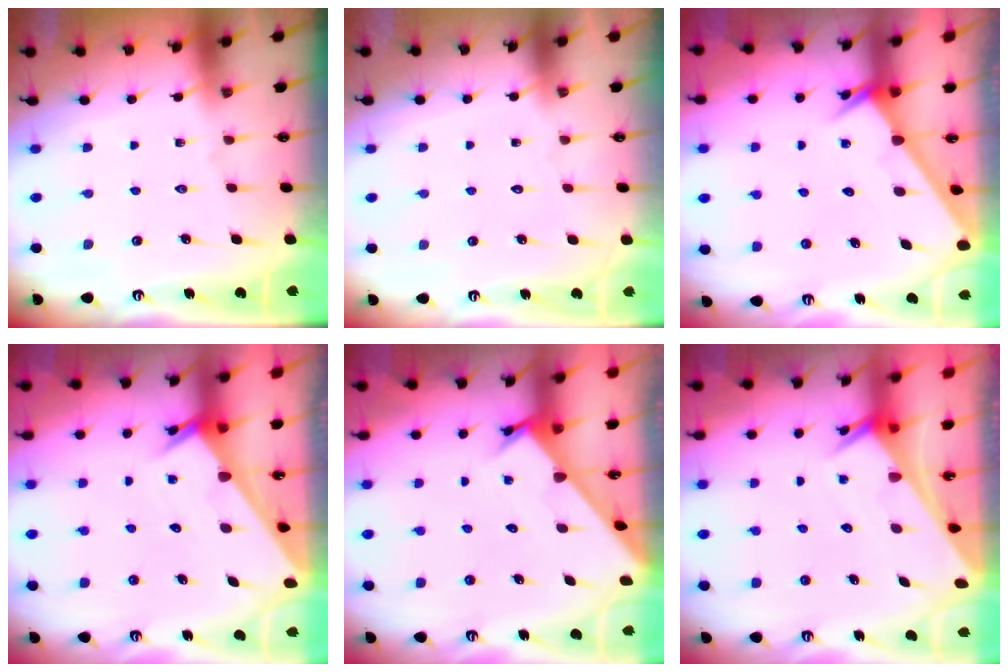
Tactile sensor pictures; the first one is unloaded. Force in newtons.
{"total": 1.5, "press": 1.5, "slide": 0.0}
{"total": 2.7, "press": 2.7, "slide": 0.0}
{"total": 2.2, "press": 2.2, "slide": 0.1}
{"total": 2.2, "press": 2.2, "slide": 0.1}
{"total": 2.4, "press": 2.4, "slide": 0.2}